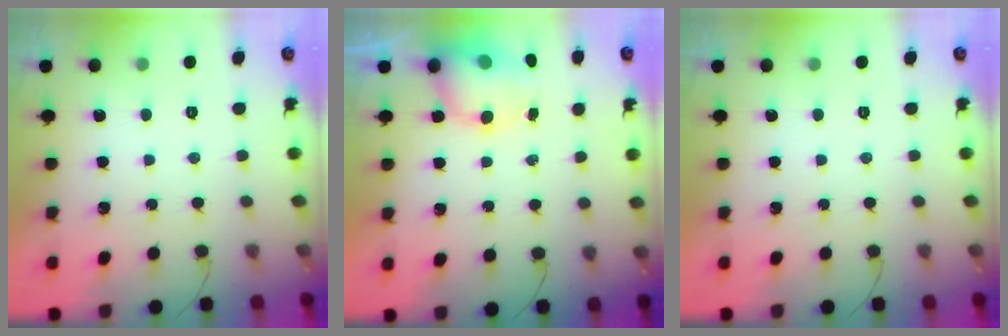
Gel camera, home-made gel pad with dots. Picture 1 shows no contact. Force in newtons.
{"total": 6.7, "press": 6.7, "slide": 0.9}
{"total": 0.0}